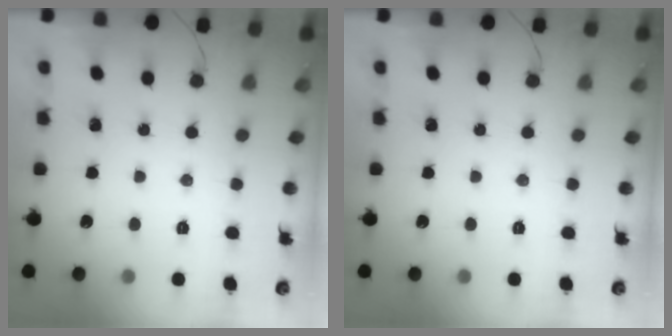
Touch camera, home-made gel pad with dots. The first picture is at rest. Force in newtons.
{"total": 0.0}